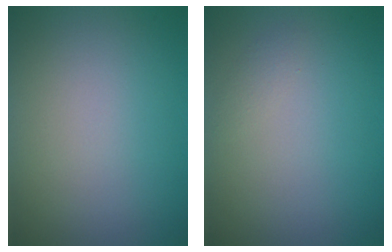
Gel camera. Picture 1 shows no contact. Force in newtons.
{"total": 0.6, "press": 0.6, "slide": 0.1}